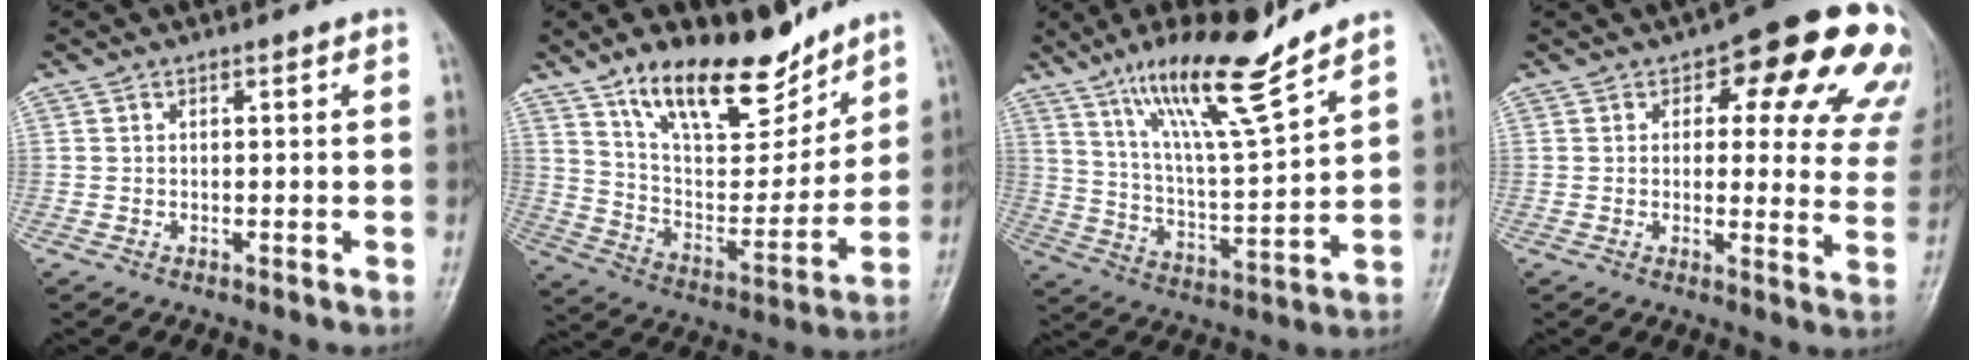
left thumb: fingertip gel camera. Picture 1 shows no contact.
{"total": 19.1, "force": [13.6, 8.0, 10.7], "torque": [-0.123, -0.078, 0.240]}
{"total": 16.1, "force": [11.8, 1.8, 10.8], "torque": [-0.180, -0.069, 0.214]}
{"total": 18.9, "force": [8.4, 8.6, 14.6], "torque": [-0.120, -0.013, 0.089]}